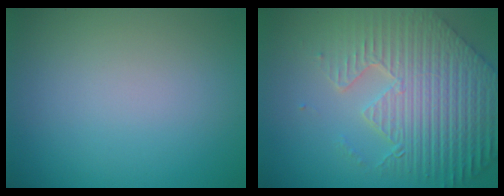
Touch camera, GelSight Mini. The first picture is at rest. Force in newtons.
{"total": 9.5, "press": 6.5, "slide": 6.8}